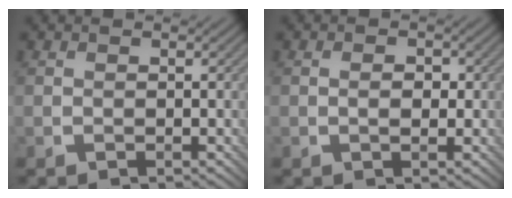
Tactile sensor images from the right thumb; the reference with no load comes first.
{"total": 1.7, "force": [-0.1, 0.9, 1.5], "torque": [-0.016, -0.002, -0.002]}